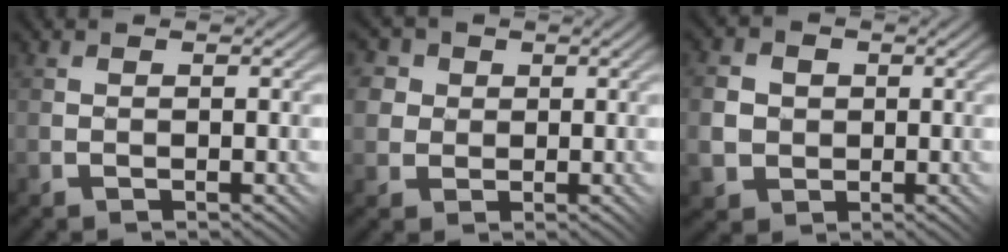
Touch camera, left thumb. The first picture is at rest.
{"total": 6.0, "force": [2.2, 5.3, 1.8], "torque": [-0.068, 0.016, 0.033]}
{"total": 5.9, "force": [0.3, 5.5, 1.9], "torque": [-0.070, -0.001, -0.014]}